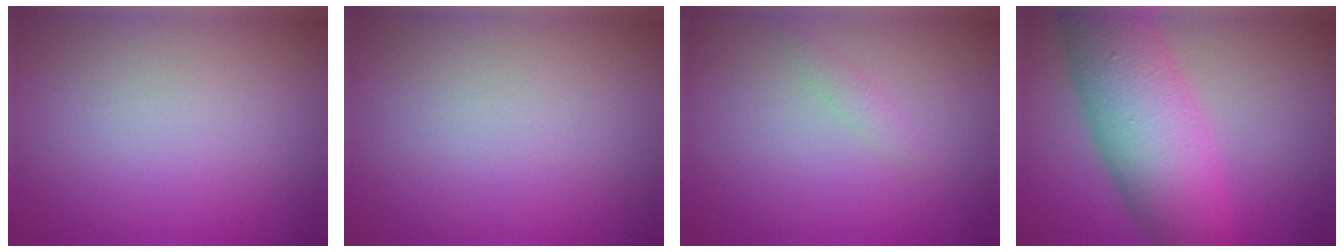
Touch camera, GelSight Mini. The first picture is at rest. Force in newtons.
{"total": 0.0}
{"total": 0.9, "press": 0.9, "slide": 0.0}
{"total": 10.2, "press": 10.2, "slide": 0.1}